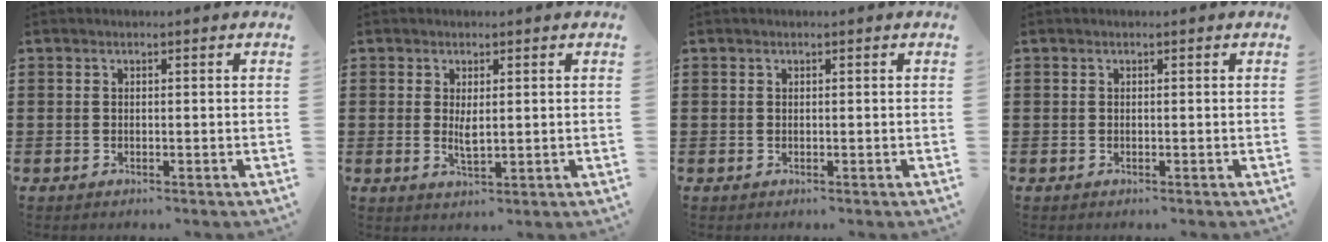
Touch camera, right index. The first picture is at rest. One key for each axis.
{"total": 2.7, "fx": 0.4, "fy": 0.7, "fz": 2.6, "tx": -0.051, "ty": -0.004, "tz": 0.009}
{"total": 0.0}
{"total": 0.0}